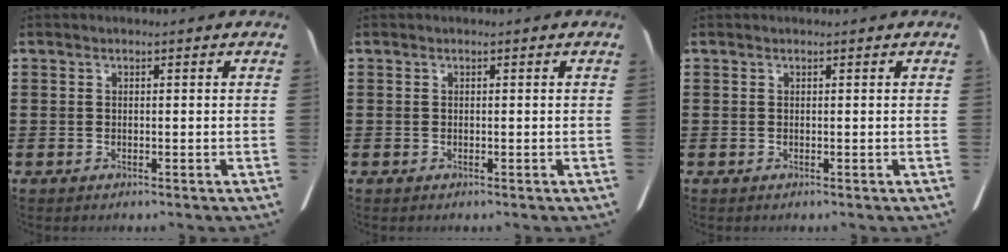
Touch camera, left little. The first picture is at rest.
{"total": 0.0}
{"total": 0.0}